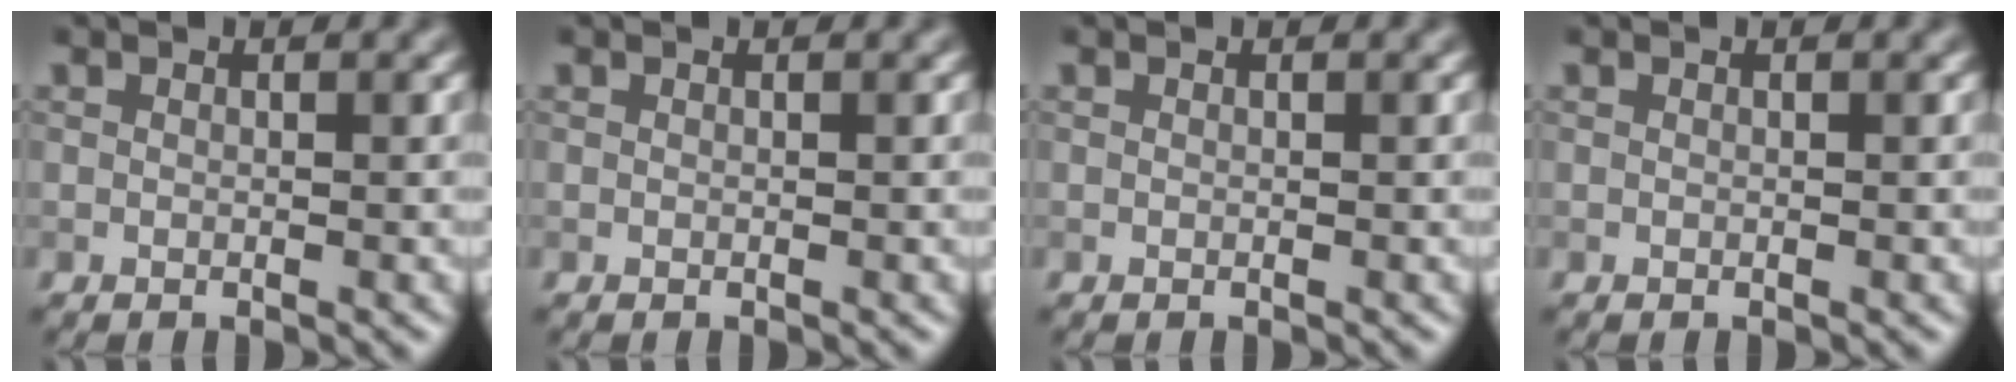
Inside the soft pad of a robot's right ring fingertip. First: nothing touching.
{"total": 0.0}
{"total": 0.0}
{"total": 0.0}